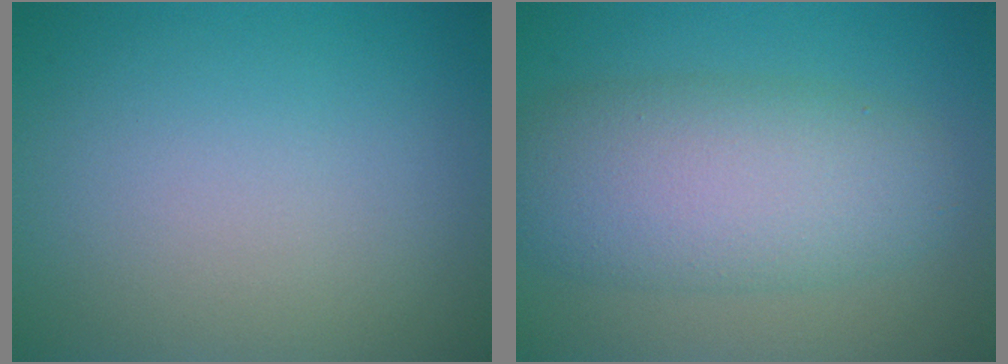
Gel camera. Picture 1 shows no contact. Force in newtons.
{"total": 7.3, "press": 7.3, "slide": 0.4}